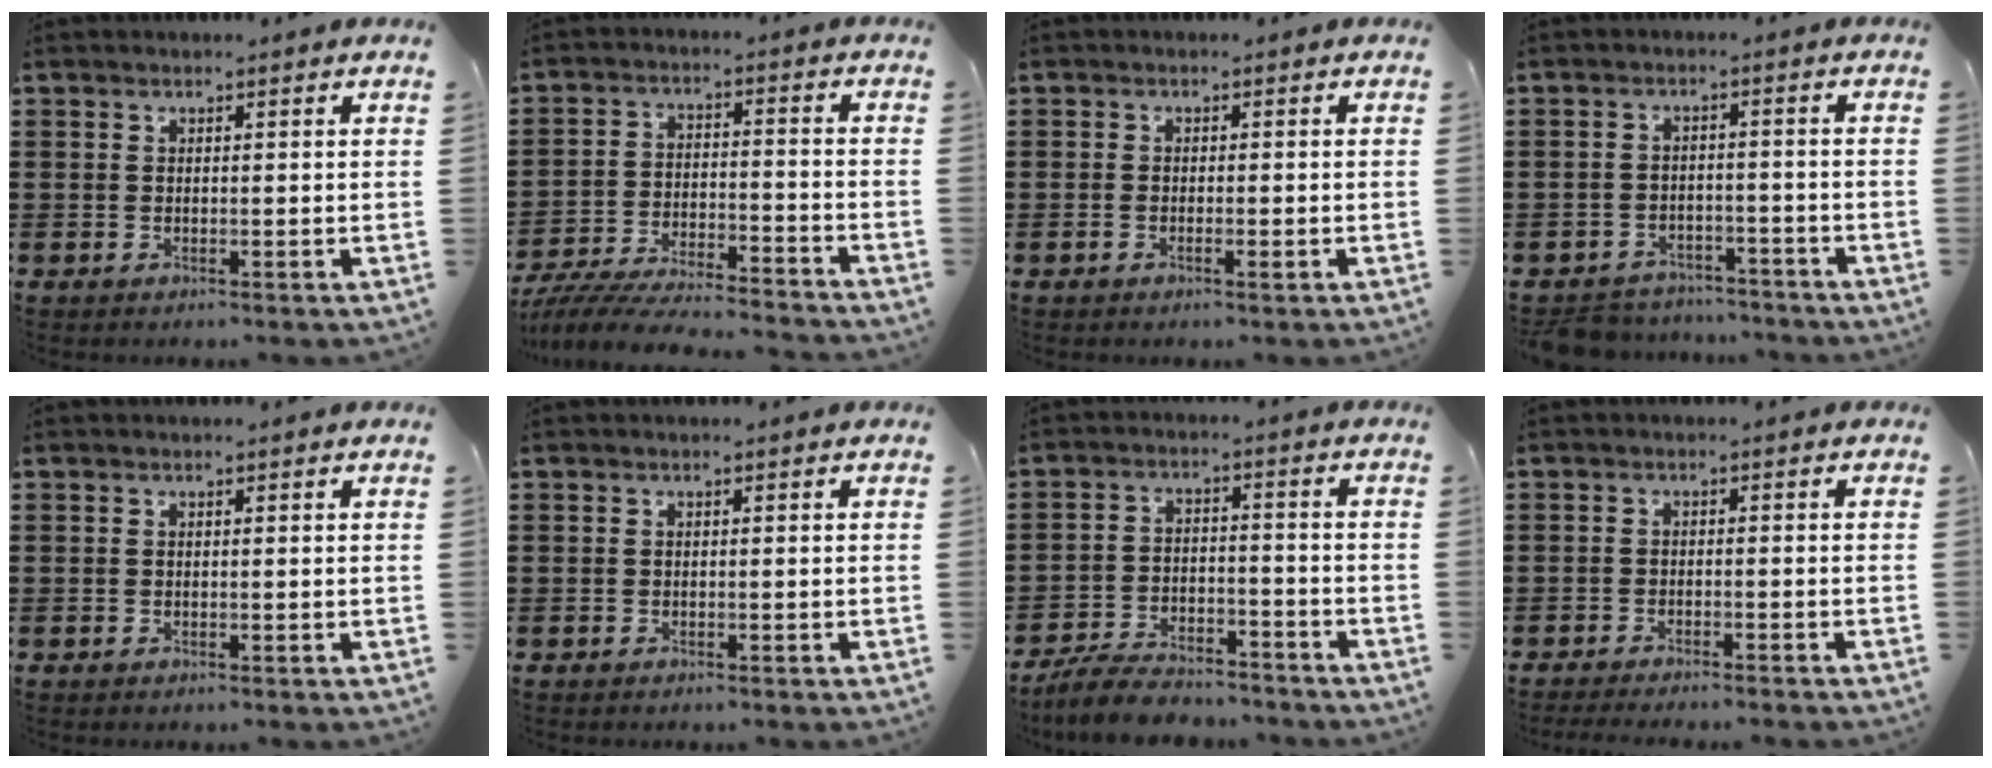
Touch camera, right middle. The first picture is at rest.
{"total": 6.8, "force": [-6.6, 0.4, 1.8], "torque": [-0.043, 0.001, -0.131]}
{"total": 0.9, "force": [-0.5, 0.2, 0.8], "torque": [-0.017, -0.004, -0.008]}
{"total": 4.1, "force": [-4.0, 0.9, 0.0], "torque": [-0.013, 0.003, -0.087]}
{"total": 0.0}
{"total": 0.0}
{"total": 6.3, "force": [-5.9, 1.3, 1.9], "torque": [-0.039, 0.009, -0.115]}
{"total": 1.7, "force": [-1.7, -0.1, 0.4], "torque": [-0.006, 0.002, -0.034]}